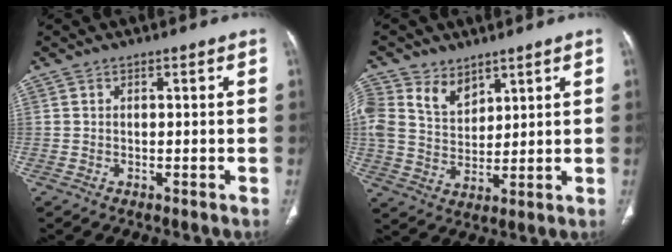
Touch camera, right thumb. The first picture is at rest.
{"total": 10.0, "force": [5.7, 6.9, 4.3], "torque": [-0.069, -0.016, 0.121]}